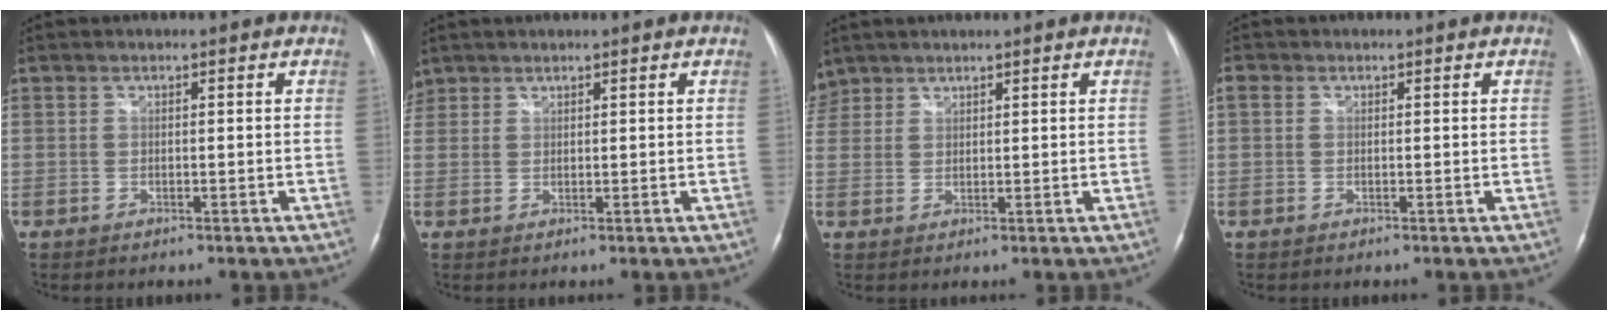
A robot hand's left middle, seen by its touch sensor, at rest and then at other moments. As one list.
[{"total": 3.0, "force": [2.3, 2.0, 0.1], "torque": [-0.005, 0.013, 0.045]}, {"total": 4.3, "force": [3.5, 2.6, 0.1], "torque": [-0.003, 0.014, 0.072]}, {"total": 1.0, "force": [0.3, 0.9, 0.5], "torque": [-0.010, 0.012, 0.005]}]